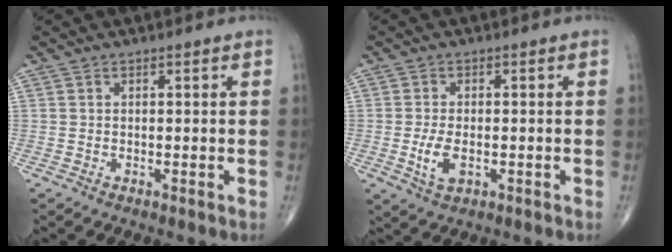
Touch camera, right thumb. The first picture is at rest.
{"total": 4.8, "force": [-1.1, 2.5, 3.9], "torque": [-0.080, -0.004, -0.017]}